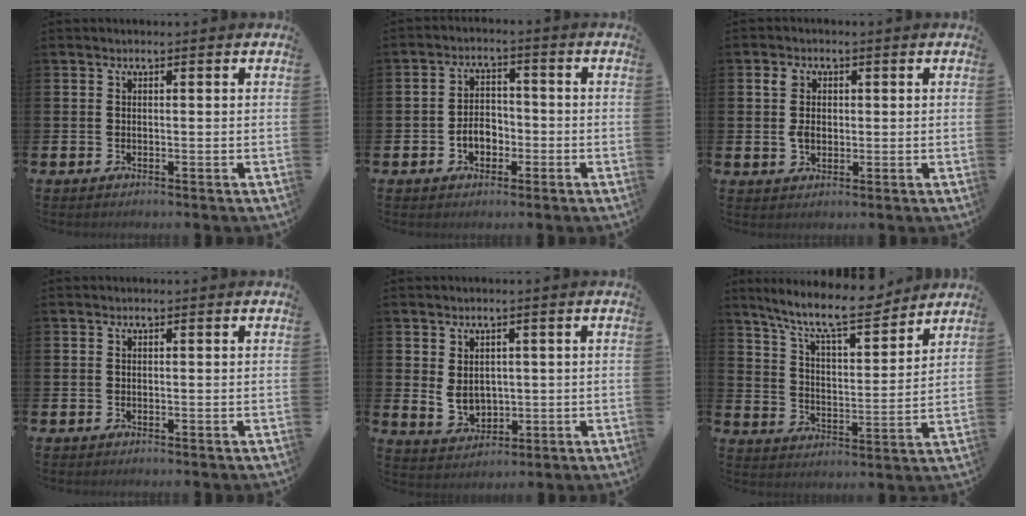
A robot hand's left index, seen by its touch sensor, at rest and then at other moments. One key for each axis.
{"total": 3.7, "fx": -1.4, "fy": 2.7, "fz": 2.1, "tx": -0.027, "ty": 0.000, "tz": -0.033}
{"total": 3.6, "fx": 0.8, "fy": 2.7, "fz": 2.3, "tx": -0.038, "ty": 0.007, "tz": 0.011}
{"total": 0.0}
{"total": 3.5, "fx": 1.1, "fy": 2.7, "fz": 2.0, "tx": -0.030, "ty": 0.000, "tz": 0.016}
{"total": 10.7, "fx": 9.4, "fy": 2.1, "fz": 4.6, "tx": -0.104, "ty": -0.057, "tz": 0.162}